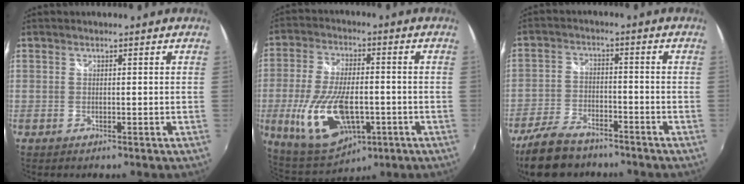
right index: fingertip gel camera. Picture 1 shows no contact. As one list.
[{"total": 17.1, "force": [-4.6, 8.4, 14.2], "torque": [-0.296, -0.023, -0.066]}, {"total": 11.6, "force": [-9.1, 5.1, 5.0], "torque": [-0.133, -0.008, -0.164]}]